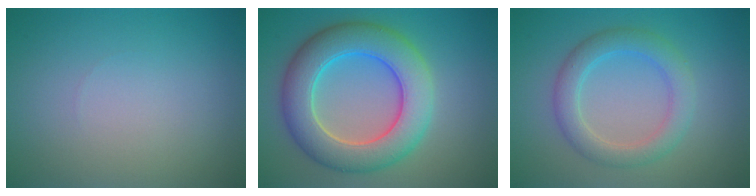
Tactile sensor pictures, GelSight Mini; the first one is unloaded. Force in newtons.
{"total": 8.3, "press": 8.3, "slide": 0.2}
{"total": 3.7, "press": 3.7, "slide": 0.3}